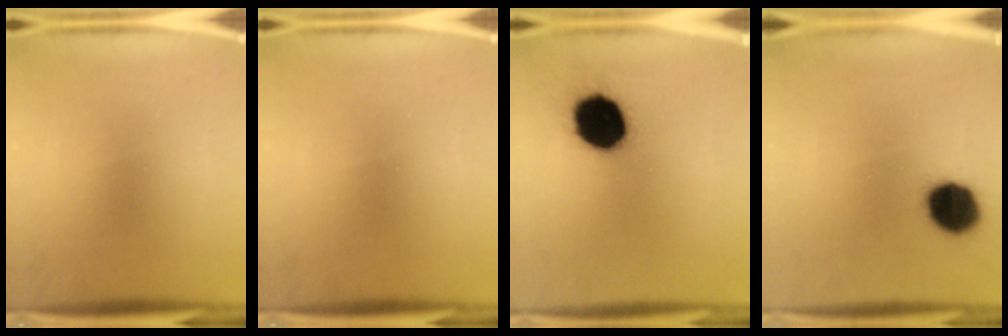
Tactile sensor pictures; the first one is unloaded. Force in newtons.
{"total": 0.0}
{"total": 17.4}
{"total": 12.9}